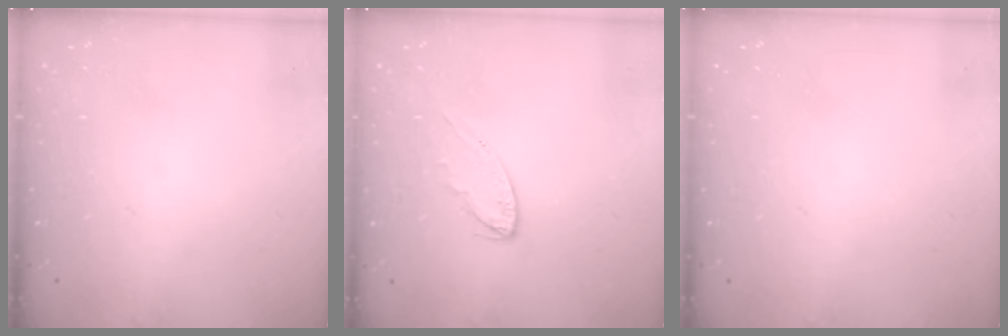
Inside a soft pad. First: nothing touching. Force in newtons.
{"total": 6.3, "press": 6.3, "slide": 0.8}
{"total": 0.0}